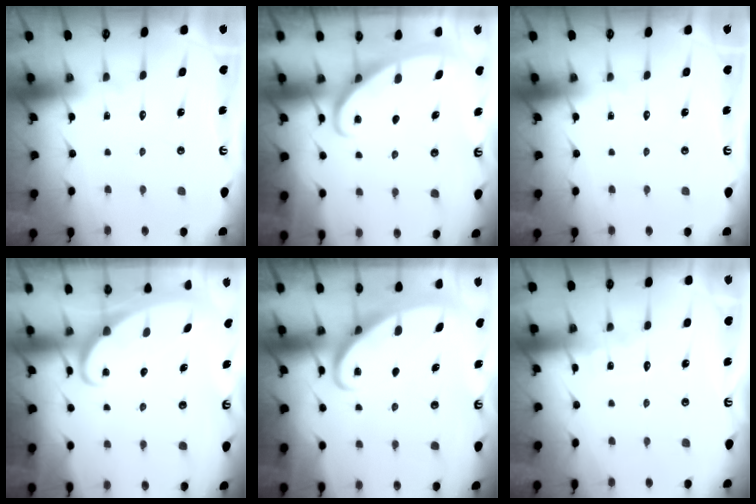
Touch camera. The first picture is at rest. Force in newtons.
{"total": 2.8, "press": 2.8, "slide": 0.4}
{"total": 0.0}
{"total": 2.3, "press": 2.3, "slide": 0.4}
{"total": 2.6, "press": 2.6, "slide": 0.3}
{"total": 3.0, "press": 3.0, "slide": 0.3}